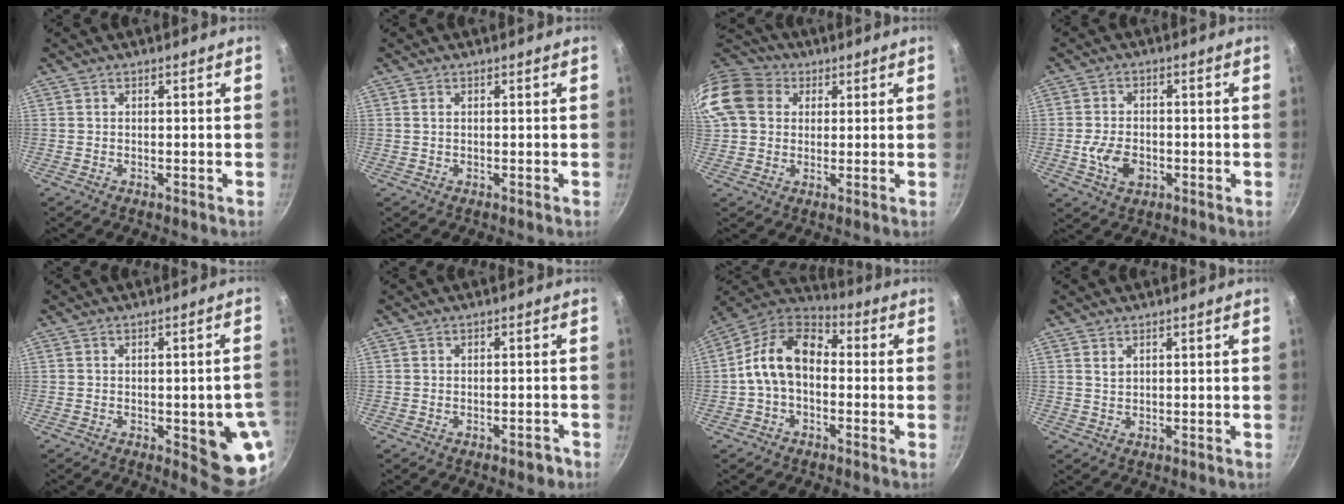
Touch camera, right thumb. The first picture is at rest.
{"total": 0.7, "force": [0.2, 0.4, 0.5], "torque": [-0.009, 0.000, 0.002]}
{"total": 15.6, "force": [4.9, 12.5, 8.0], "torque": [-0.161, 0.024, 0.079]}
{"total": 6.4, "force": [-1.6, 4.3, 4.4], "torque": [-0.076, 0.008, -0.028]}
{"total": 11.6, "force": [-2.6, 3.8, 10.6], "torque": [-0.087, 0.005, -0.027]}
{"total": 2.2, "force": [-1.5, 1.0, 1.3], "torque": [-0.008, 0.021, -0.009]}
{"total": 13.0, "force": [-0.8, 8.8, 9.5], "torque": [-0.147, 0.044, -0.035]}
{"total": 1.5, "force": [0.8, 1.0, 0.8], "torque": [-0.014, -0.002, 0.016]}